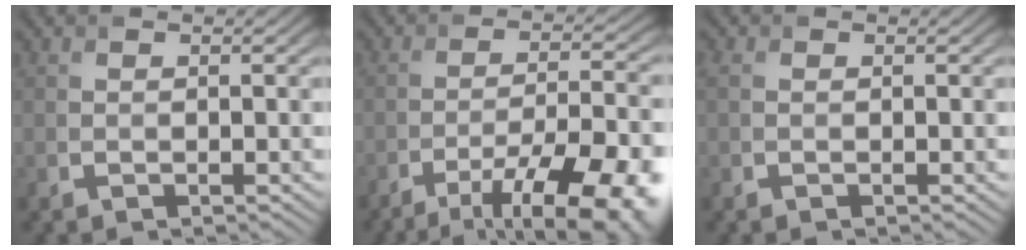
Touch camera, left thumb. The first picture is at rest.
{"total": 15.1, "force": [-10.0, 4.2, 10.6], "torque": [-0.164, -0.018, -0.135]}
{"total": 1.3, "force": [0.2, 1.0, 0.9], "torque": [-0.027, 0.000, 0.005]}